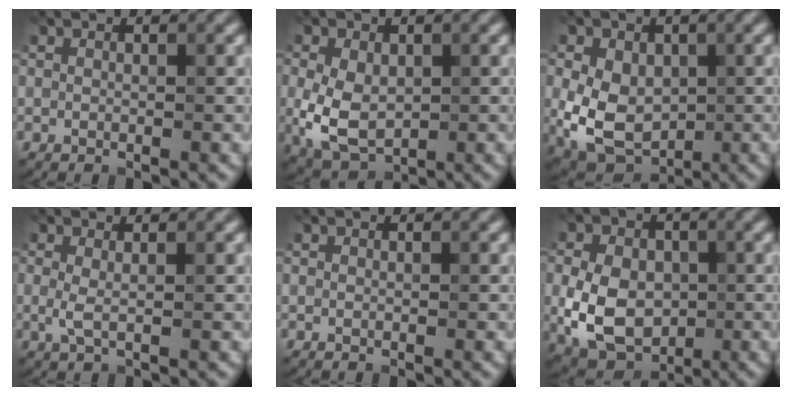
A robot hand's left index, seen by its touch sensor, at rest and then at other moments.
{"total": 5.8, "force": [-0.4, 4.0, 4.2], "torque": [-0.094, -0.008, -0.005]}
{"total": 7.7, "force": [-0.3, 5.7, 5.2], "torque": [-0.111, -0.014, -0.002]}
{"total": 1.4, "force": [0.1, 0.3, 1.4], "torque": [-0.030, -0.003, 0.002]}
{"total": 0.0}
{"total": 7.9, "force": [-0.9, 5.8, 5.4], "torque": [-0.108, -0.008, -0.024]}